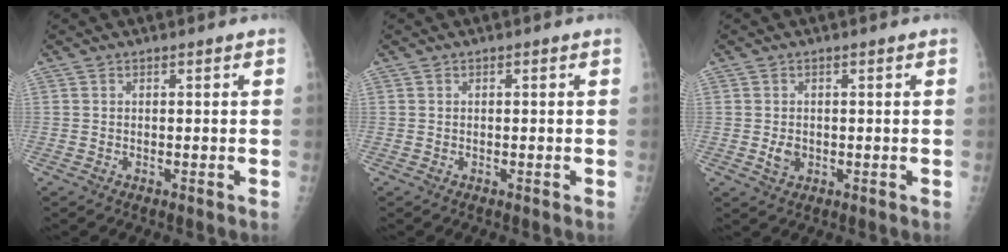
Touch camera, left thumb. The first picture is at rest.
{"total": 0.0}
{"total": 2.2, "force": [-0.1, 1.7, 1.4], "torque": [-0.020, -0.001, 0.001]}